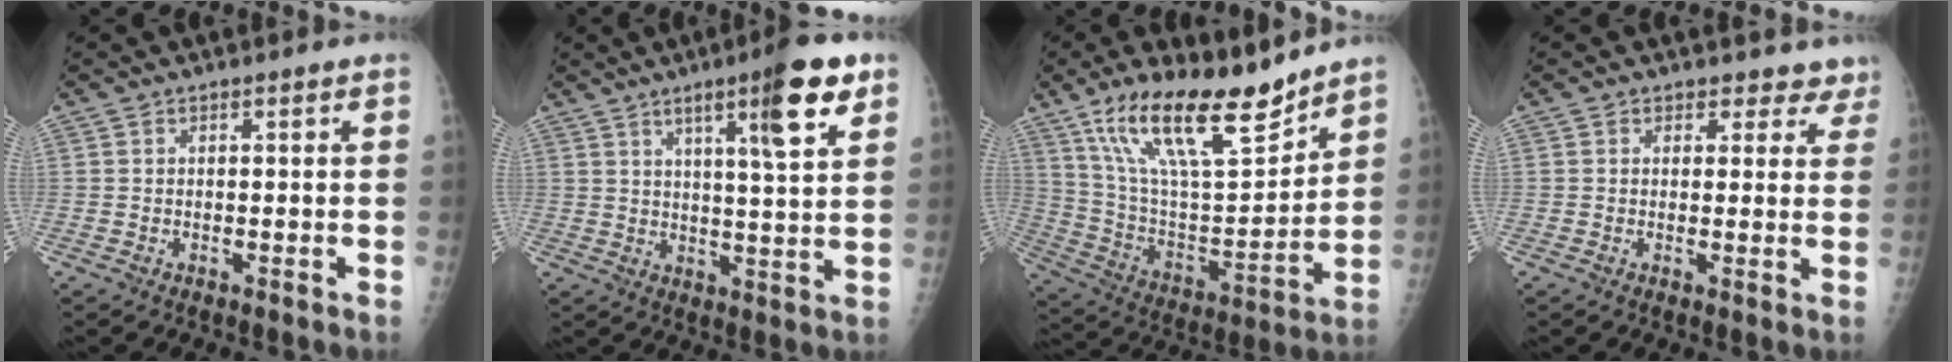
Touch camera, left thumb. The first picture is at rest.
{"total": 12.3, "force": [6.5, 1.7, 10.4], "torque": [-0.146, -0.027, 0.093]}
{"total": 22.1, "force": [15.6, 6.3, 14.2], "torque": [-0.220, -0.069, 0.283]}
{"total": 4.7, "force": [3.8, 2.7, -0.3], "torque": [0.047, -0.019, 0.023]}